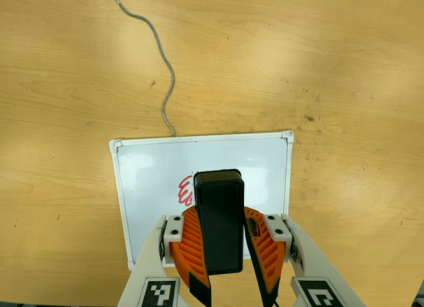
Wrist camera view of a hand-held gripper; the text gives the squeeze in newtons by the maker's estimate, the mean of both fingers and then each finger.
{"total": 8.9, "left": 8.7, "right": 9.0}